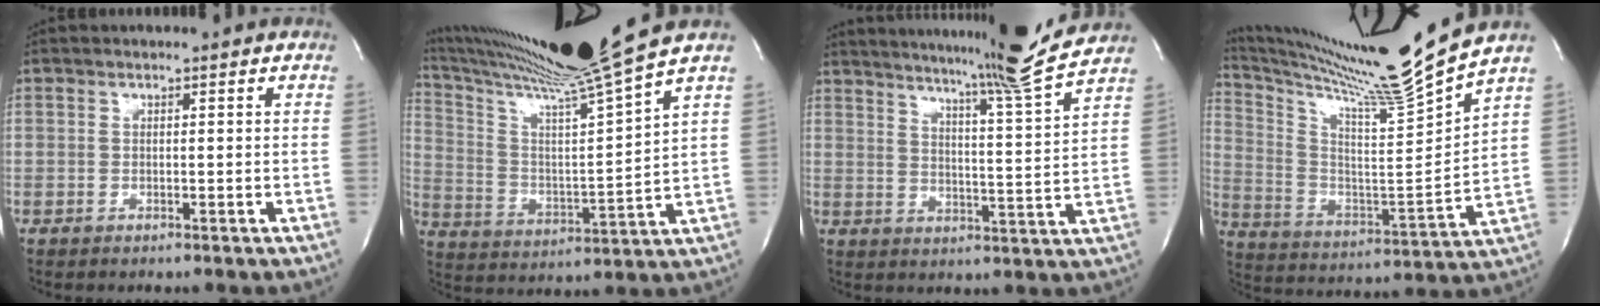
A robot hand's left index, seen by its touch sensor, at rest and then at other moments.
{"total": 18.0, "force": [15.2, -4.1, 8.7], "torque": [-0.162, -0.053, 0.253]}
{"total": 15.7, "force": [14.1, -2.9, 6.2], "torque": [-0.108, -0.059, 0.192]}
{"total": 20.2, "force": [17.5, -4.1, 9.2], "torque": [-0.174, -0.081, 0.281]}